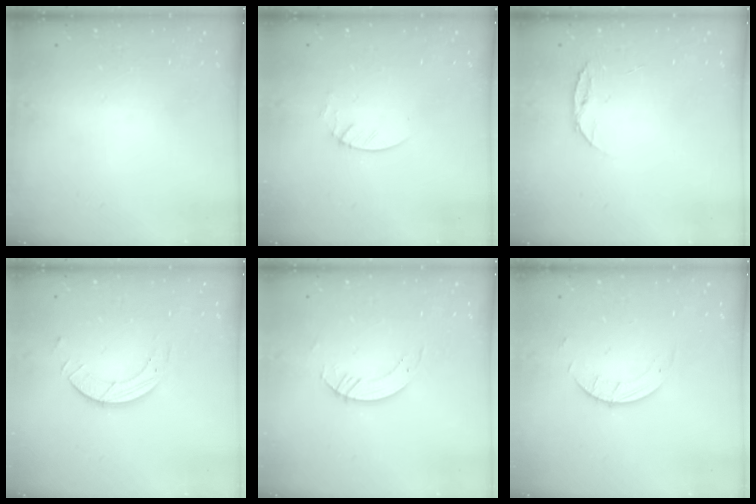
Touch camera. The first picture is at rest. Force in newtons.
{"total": 1.9, "press": 1.9, "slide": 0.2}
{"total": 6.6, "press": 6.5, "slide": 0.7}
{"total": 4.2, "press": 4.2, "slide": 0.3}
{"total": 3.4, "press": 3.4, "slide": 0.1}
{"total": 1.5, "press": 1.5, "slide": 0.1}